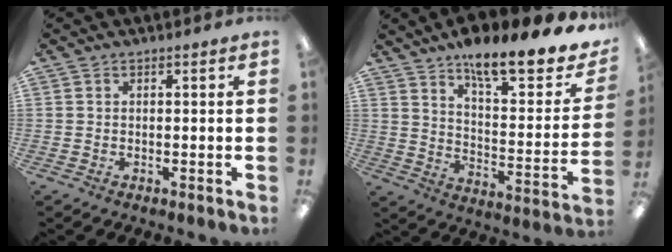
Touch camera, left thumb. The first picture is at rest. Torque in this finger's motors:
{"motor_torque": [0.37, 0.10, 1.15, -1.62, 0.07]}